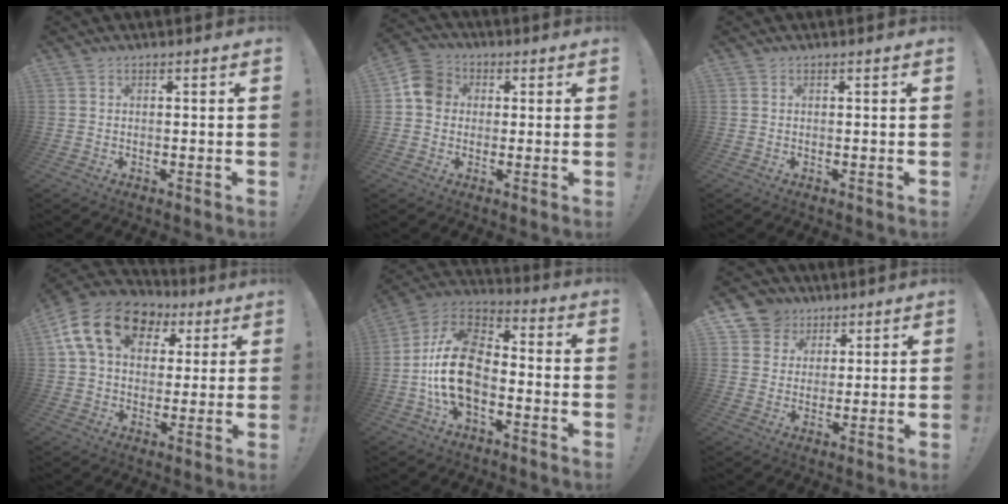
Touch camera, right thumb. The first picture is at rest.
{"total": 7.8, "force": [0.7, 6.9, 3.6], "torque": [-0.048, 0.018, 0.019]}
{"total": 0.0}
{"total": 18.0, "force": [6.6, 12.6, 11.0], "torque": [-0.189, -0.006, 0.122]}
{"total": 19.1, "force": [-4.3, 12.0, 14.3], "torque": [-0.269, 0.042, -0.064]}
{"total": 8.2, "force": [3.8, 7.2, 0.9], "torque": [-0.019, -0.022, 0.080]}